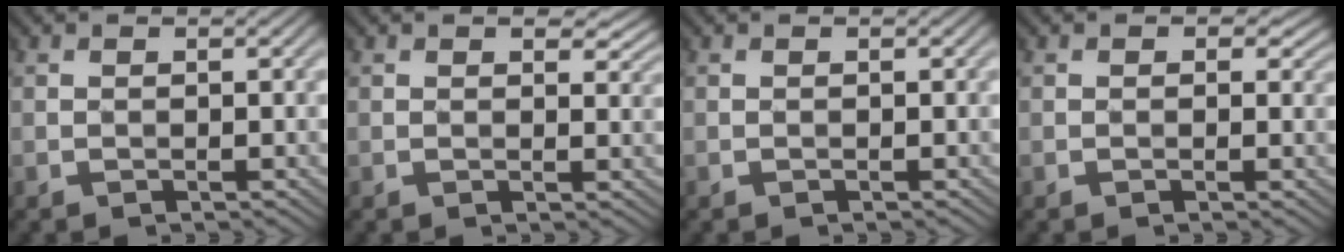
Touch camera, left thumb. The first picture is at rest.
{"total": 3.5, "force": [1.9, 1.6, 2.4], "torque": [-0.033, -0.003, 0.029]}
{"total": 0.0}
{"total": 1.9, "force": [0.6, 1.3, 1.3], "torque": [-0.023, -0.003, 0.006]}